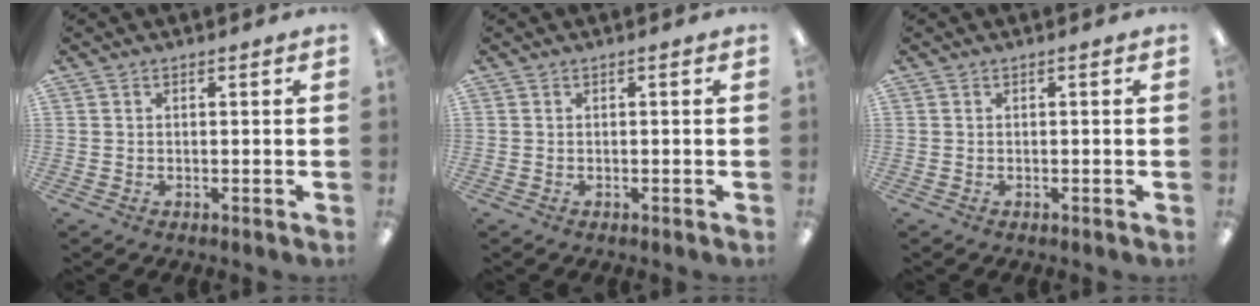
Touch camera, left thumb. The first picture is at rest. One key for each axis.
{"total": 0.0}
{"total": 0.0}